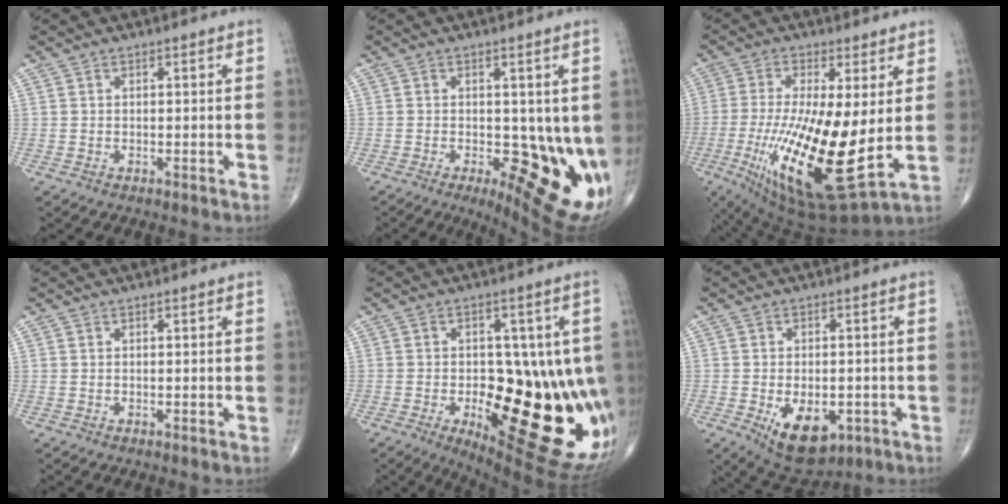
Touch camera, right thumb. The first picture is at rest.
{"total": 15.1, "force": [-2.3, 6.2, 13.6], "torque": [-0.154, -0.025, -0.014]}
{"total": 22.0, "force": [-2.1, 6.5, 20.9], "torque": [-0.424, -0.039, -0.020]}
{"total": 0.0}
{"total": 29.4, "force": [-6.3, 12.6, 25.8], "torque": [-0.251, -0.025, -0.059]}
{"total": 11.2, "force": [-4.0, 6.4, 8.3], "torque": [-0.107, 0.002, -0.044]}